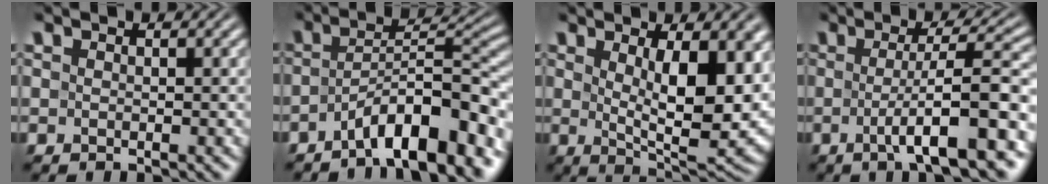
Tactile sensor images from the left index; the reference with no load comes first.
{"total": 9.8, "force": [-5.3, 2.7, 7.8], "torque": [-0.103, 0.012, -0.093]}
{"total": 10.8, "force": [1.7, 4.1, 9.8], "torque": [-0.146, -0.019, 0.036]}
{"total": 9.6, "force": [-2.2, 1.9, 9.1], "torque": [-0.122, 0.005, -0.039]}